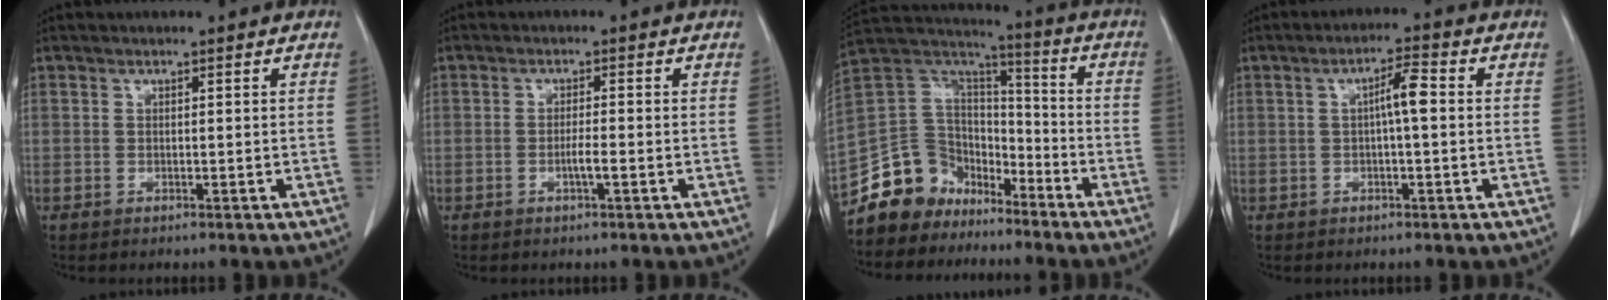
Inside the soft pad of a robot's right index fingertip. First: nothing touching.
{"total": 2.3, "force": [-0.8, 0.2, 2.1], "torque": [-0.040, 0.001, -0.014]}
{"total": 13.2, "force": [-10.2, 8.3, 1.6], "torque": [-0.034, 0.078, -0.188]}
{"total": 4.4, "force": [0.3, 0.7, 4.4], "torque": [-0.077, 0.012, 0.003]}